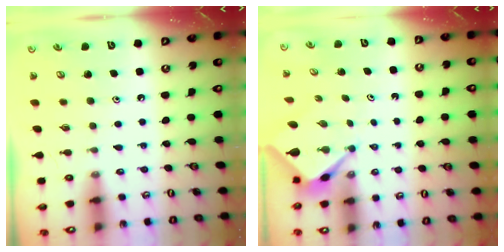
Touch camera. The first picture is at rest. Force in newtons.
{"total": 2.5, "press": 2.5, "slide": 0.1}